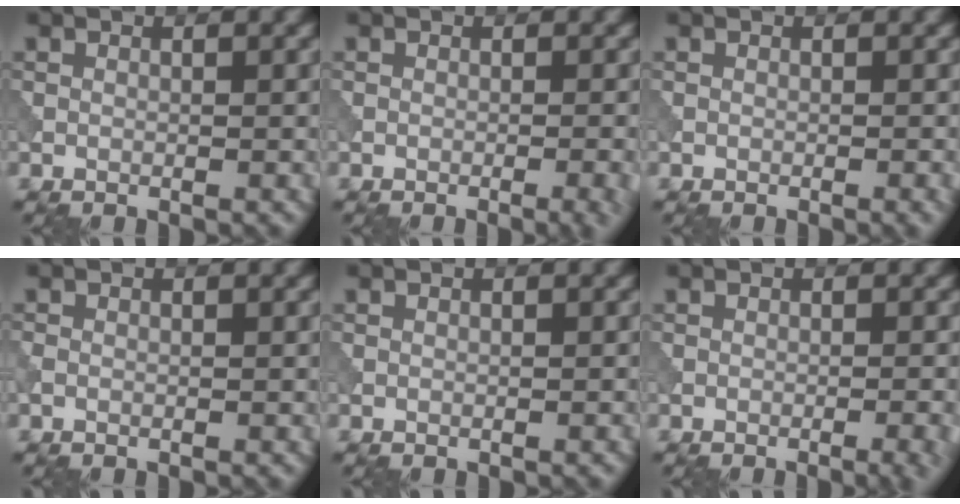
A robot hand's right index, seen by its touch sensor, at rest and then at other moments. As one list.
[{"total": 2.4, "force": [-0.9, 0.7, 2.2], "torque": [-0.018, 0.002, -0.011]}, {"total": 1.0, "force": [-0.3, 0.2, 0.9], "torque": [-0.010, -0.001, -0.007]}, {"total": 0.6, "force": [-0.3, 0.3, 0.3], "torque": [-0.011, -0.002, -0.010]}, {"total": 0.0}, {"total": 2.7, "force": [-1.0, 0.8, 2.4], "torque": [-0.020, 0.003, -0.014]}]